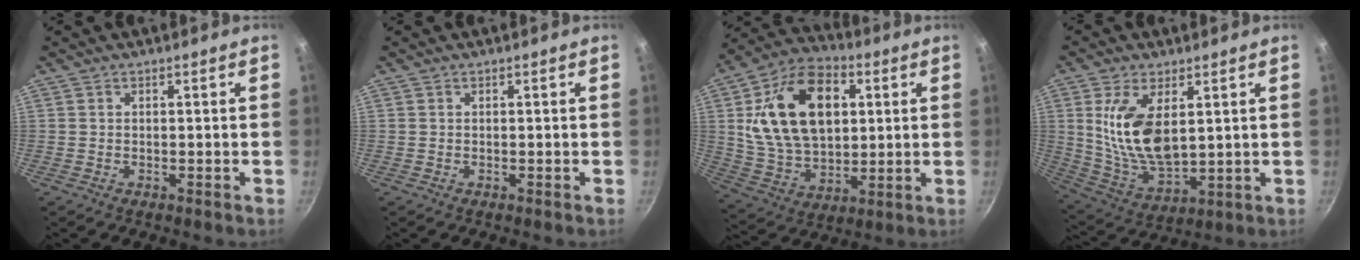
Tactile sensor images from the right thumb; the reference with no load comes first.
{"total": 0.0}
{"total": 22.2, "force": [4.8, 14.5, 16.1], "torque": [-0.258, 0.002, 0.086]}
{"total": 14.2, "force": [3.4, 7.3, 11.8], "torque": [-0.216, -0.028, 0.079]}